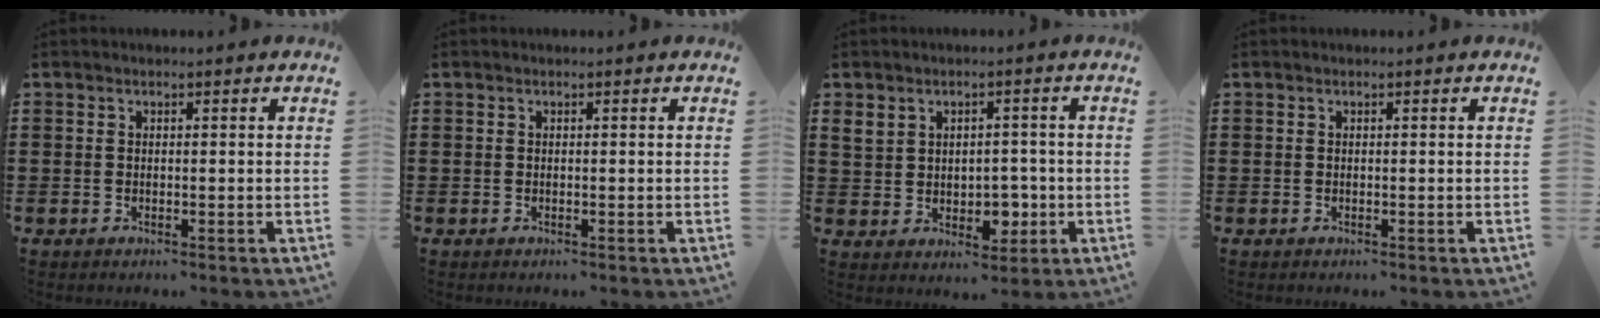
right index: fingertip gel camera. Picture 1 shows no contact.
{"total": 0.0}
{"total": 4.5, "force": [0.9, 3.8, 2.3], "torque": [-0.049, 0.000, 0.015]}
{"total": 0.0}